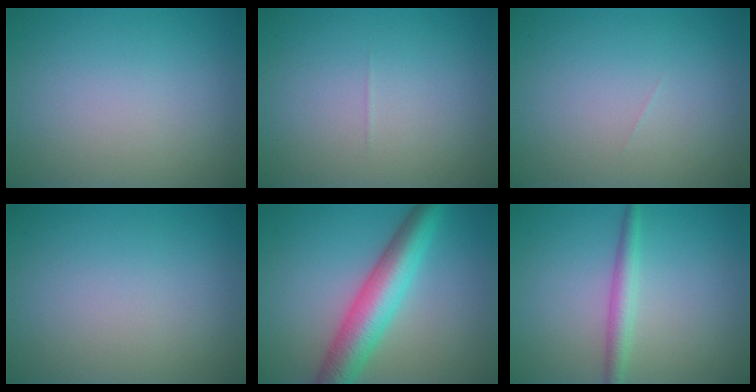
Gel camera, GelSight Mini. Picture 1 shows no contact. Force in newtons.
{"total": 0.0}
{"total": 0.0}
{"total": 0.0}
{"total": 6.7, "press": 6.7, "slide": 0.1}
{"total": 2.3, "press": 2.3, "slide": 0.0}